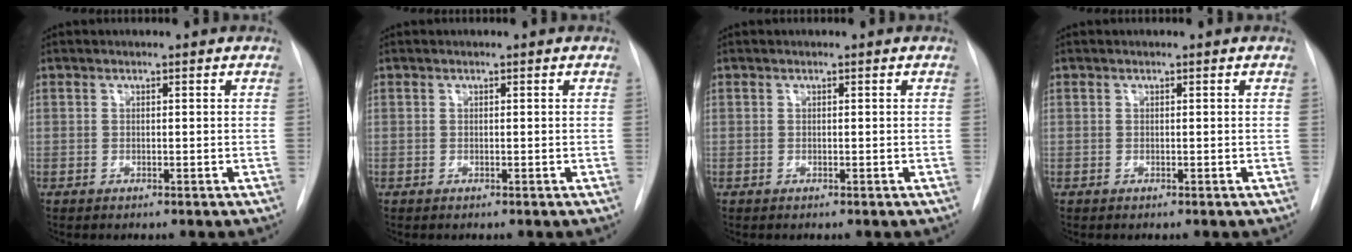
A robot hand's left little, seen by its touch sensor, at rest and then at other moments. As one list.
[{"total": 0.0}, {"total": 0.0}, {"total": 0.0}]